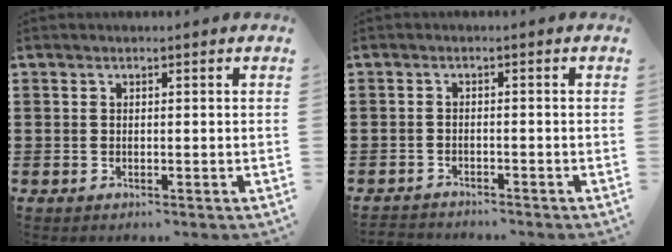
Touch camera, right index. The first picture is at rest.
{"total": 1.4, "force": [-1.4, 0.0, -0.4], "torque": [0.003, 0.005, -0.031]}